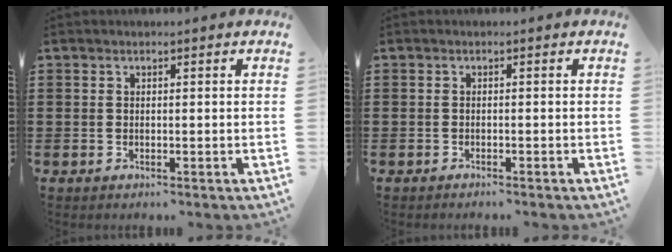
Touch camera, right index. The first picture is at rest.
{"total": 0.6, "force": [-0.6, 0.0, 0.2], "torque": [-0.005, -0.002, -0.012]}